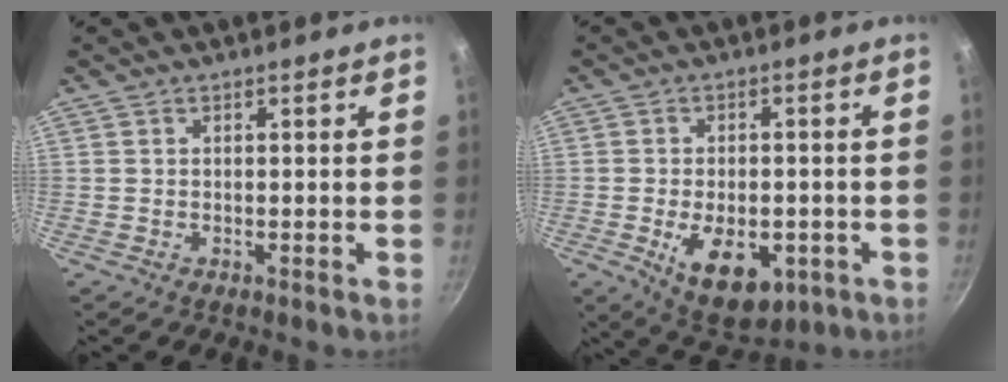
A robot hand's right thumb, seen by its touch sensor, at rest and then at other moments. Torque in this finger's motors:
{"motor_torque": [-0.13, 0.63, 0.49, 0.56, 0.09]}